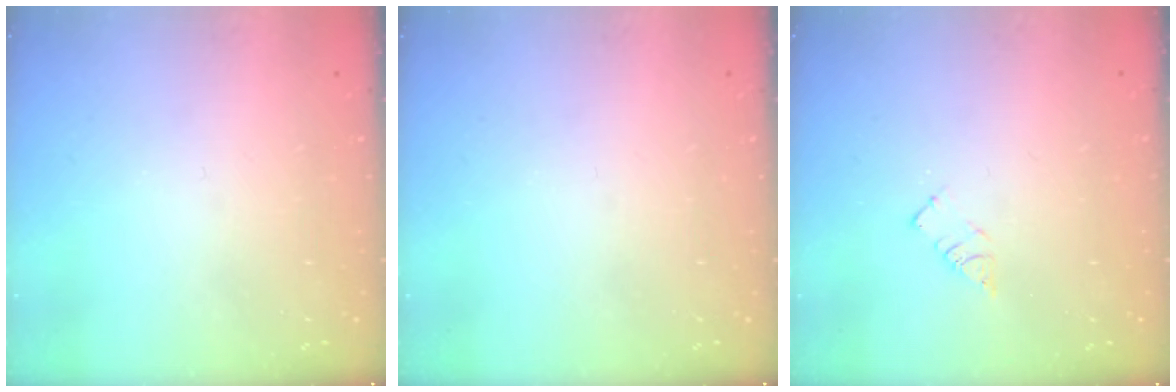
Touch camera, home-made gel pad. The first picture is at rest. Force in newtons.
{"total": 0.0}
{"total": 3.7, "press": 3.6, "slide": 0.4}